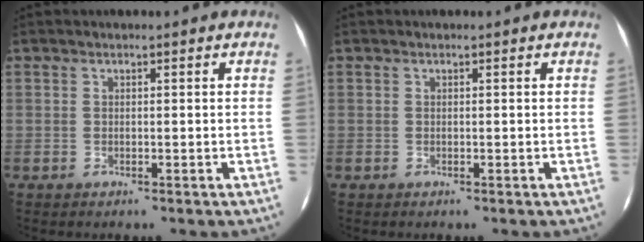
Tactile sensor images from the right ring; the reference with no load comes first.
{"total": 0.0}